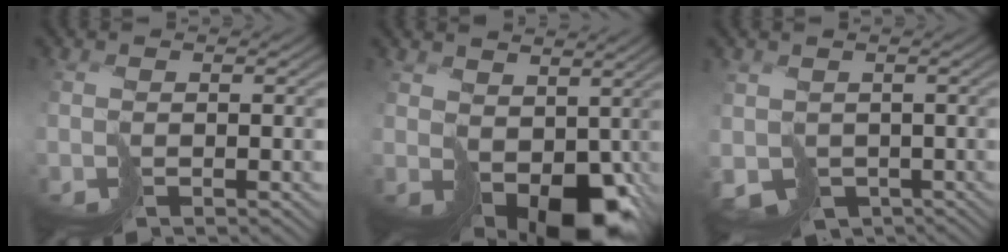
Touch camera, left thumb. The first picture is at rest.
{"total": 9.7, "force": [0.5, 6.7, 7.0], "torque": [-0.133, -0.043, 0.040]}
{"total": 4.2, "force": [-0.8, 3.7, 1.9], "torque": [-0.043, -0.033, -0.007]}